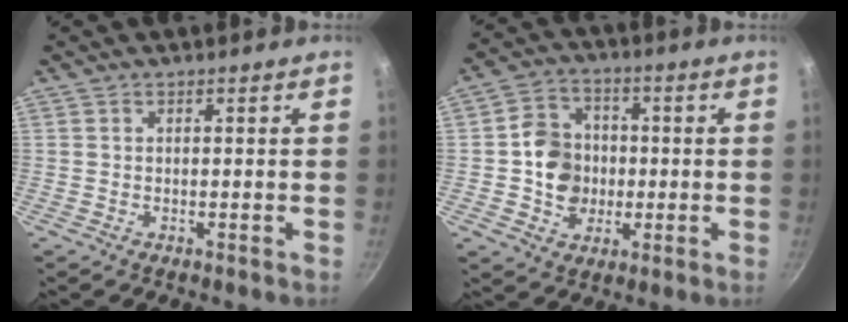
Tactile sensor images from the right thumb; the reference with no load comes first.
{"total": 10.5, "force": [-0.6, 8.8, 5.6], "torque": [-0.062, 0.017, -0.014]}